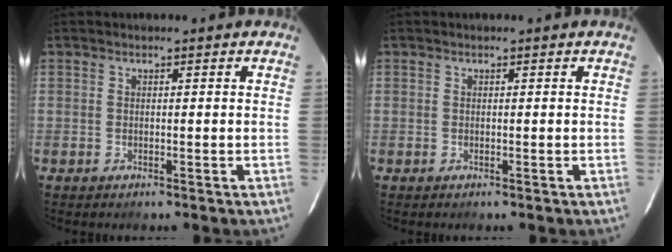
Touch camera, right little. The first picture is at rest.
{"total": 0.0}